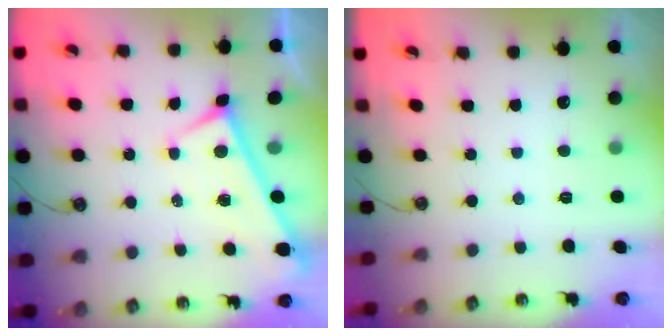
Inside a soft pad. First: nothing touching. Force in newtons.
{"total": 0.0}